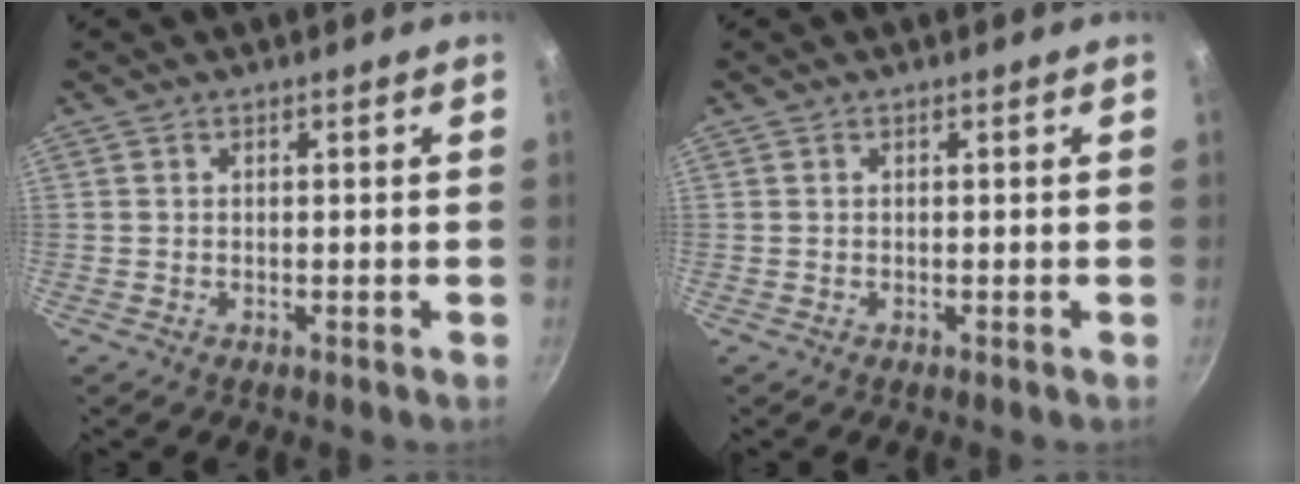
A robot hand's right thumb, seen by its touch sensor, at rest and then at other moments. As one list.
[{"total": 0.0}]